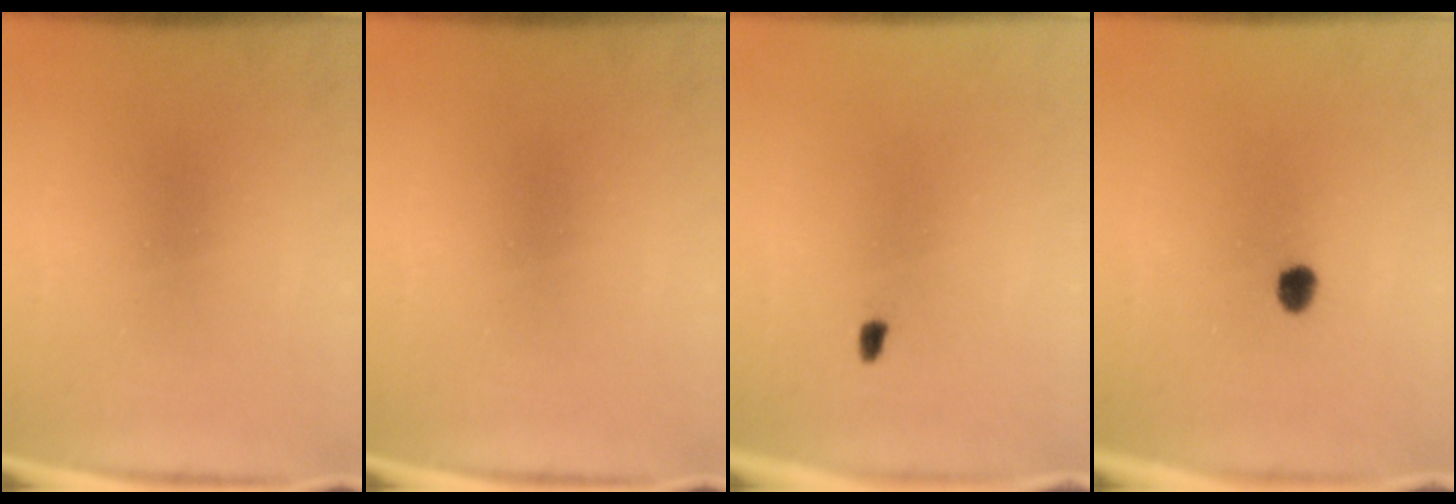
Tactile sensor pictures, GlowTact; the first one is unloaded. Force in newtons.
{"total": 0.0}
{"total": 0.9}
{"total": 2.5}